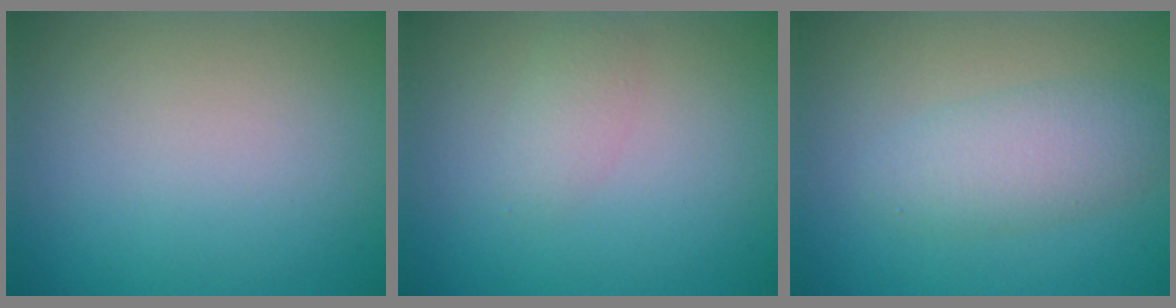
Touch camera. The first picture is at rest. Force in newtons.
{"total": 1.5, "press": 1.5, "slide": 0.1}
{"total": 3.6, "press": 3.6, "slide": 0.1}